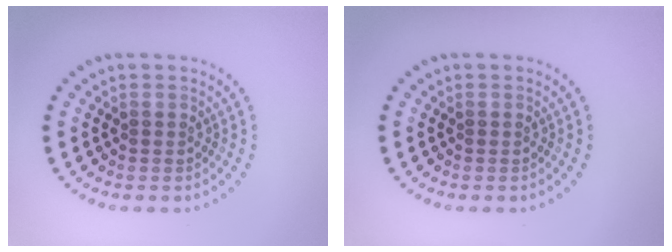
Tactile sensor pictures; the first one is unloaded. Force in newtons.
{"total": 0.0}